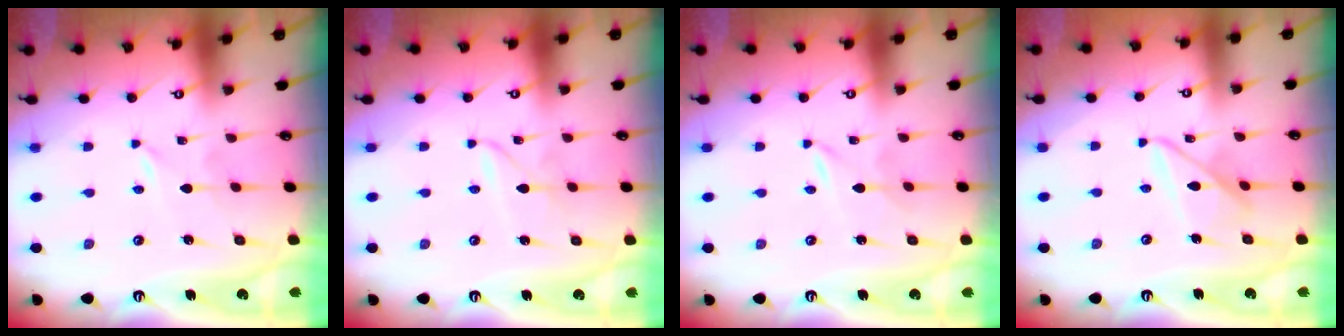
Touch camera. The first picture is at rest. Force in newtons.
{"total": 1.9, "press": 1.8, "slide": 0.3}
{"total": 0.0}
{"total": 10.5, "press": 10.4, "slide": 0.7}